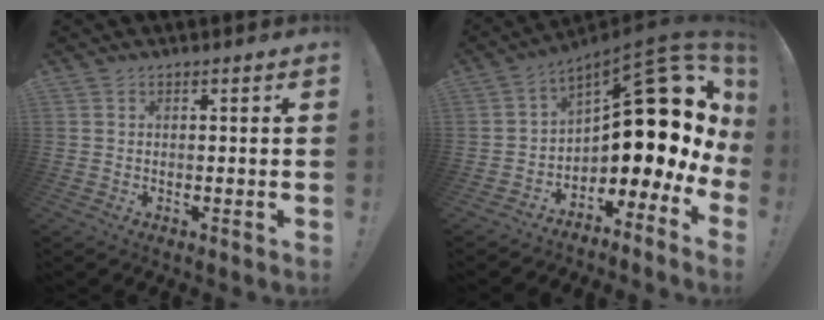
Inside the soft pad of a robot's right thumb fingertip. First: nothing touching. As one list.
[{"total": 16.8, "force": [8.2, 7.9, 12.4], "torque": [-0.153, -0.075, 0.151]}]